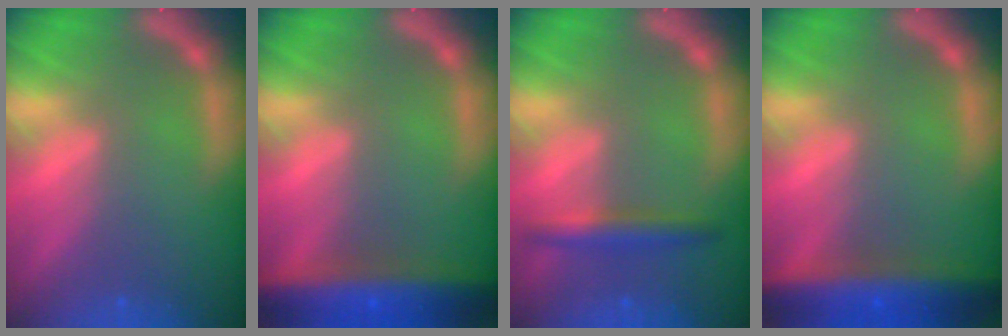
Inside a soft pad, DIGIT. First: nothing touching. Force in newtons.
{"total": 10.0}
{"total": 3.0}
{"total": 9.0}